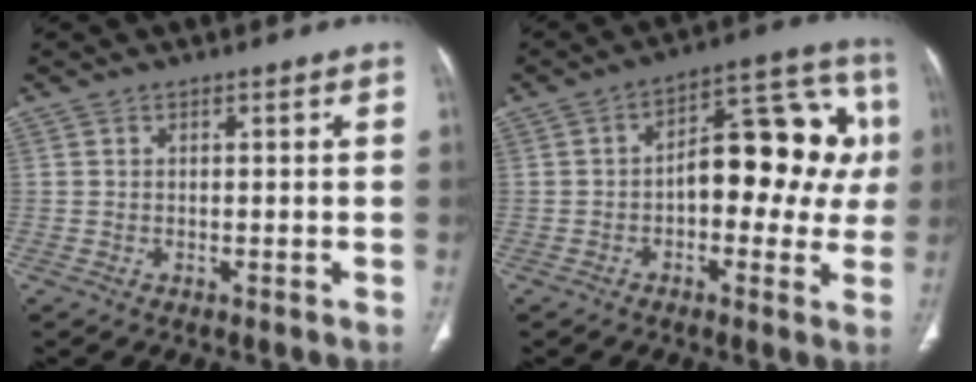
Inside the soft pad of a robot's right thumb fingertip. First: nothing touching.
{"total": 18.0, "force": [0.4, 9.5, 15.3], "torque": [-0.157, 0.042, 0.000]}